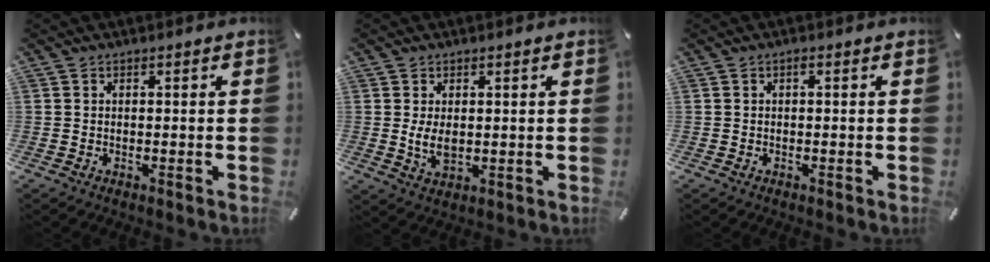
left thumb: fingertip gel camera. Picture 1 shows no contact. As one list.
[{"total": 4.8, "force": [0.5, 2.8, 3.8], "torque": [-0.081, -0.003, 0.006]}, {"total": 0.6, "force": [0.0, 0.1, 0.6], "torque": [-0.012, 0.001, 0.000]}]